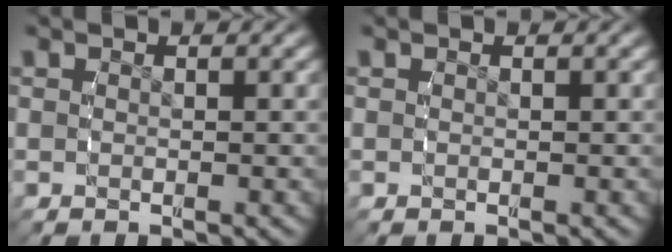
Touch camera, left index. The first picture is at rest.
{"total": 0.0}